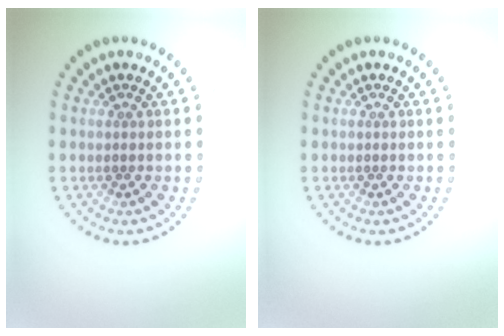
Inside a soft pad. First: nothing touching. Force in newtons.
{"total": 0.0}